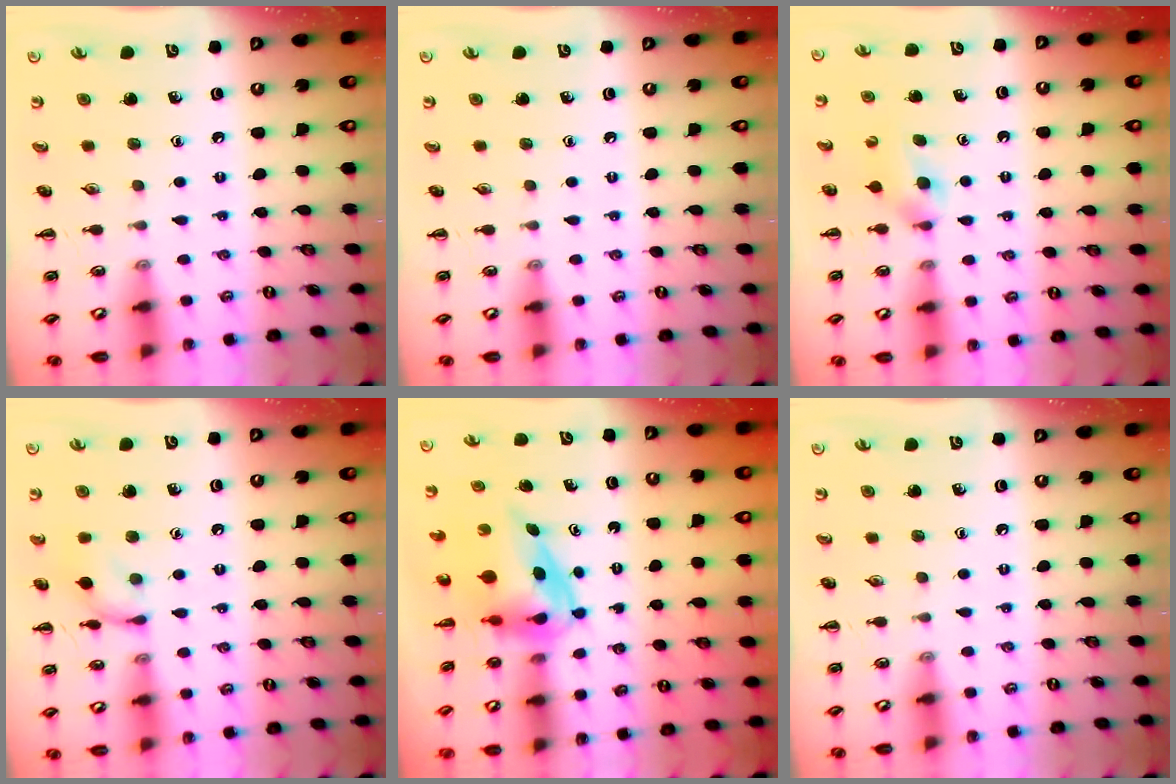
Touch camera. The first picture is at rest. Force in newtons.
{"total": 0.0}
{"total": 3.7, "press": 3.4, "slide": 1.5}
{"total": 9.0, "press": 9.0, "slide": 0.6}
{"total": 4.0, "press": 3.9, "slide": 0.7}
{"total": 0.0}